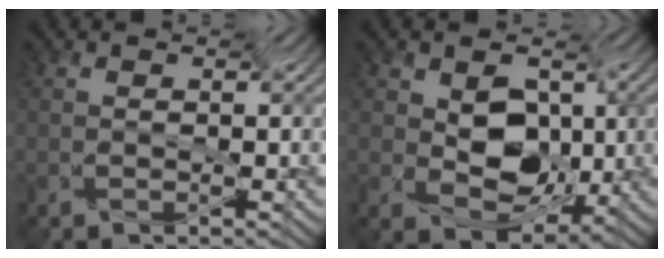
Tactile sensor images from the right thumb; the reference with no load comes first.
{"total": 7.3, "force": [-2.2, 4.8, 5.0], "torque": [-0.095, -0.010, -0.029]}